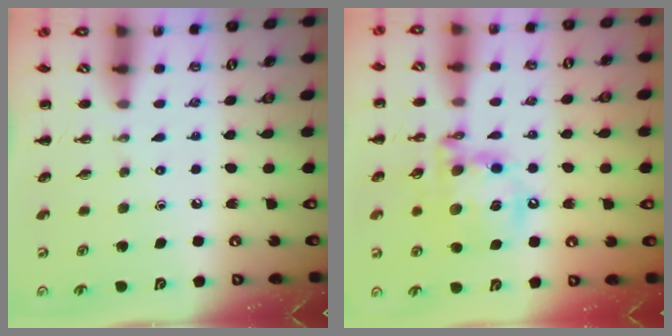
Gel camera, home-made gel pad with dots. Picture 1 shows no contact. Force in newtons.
{"total": 14.2, "press": 13.8, "slide": 3.4}